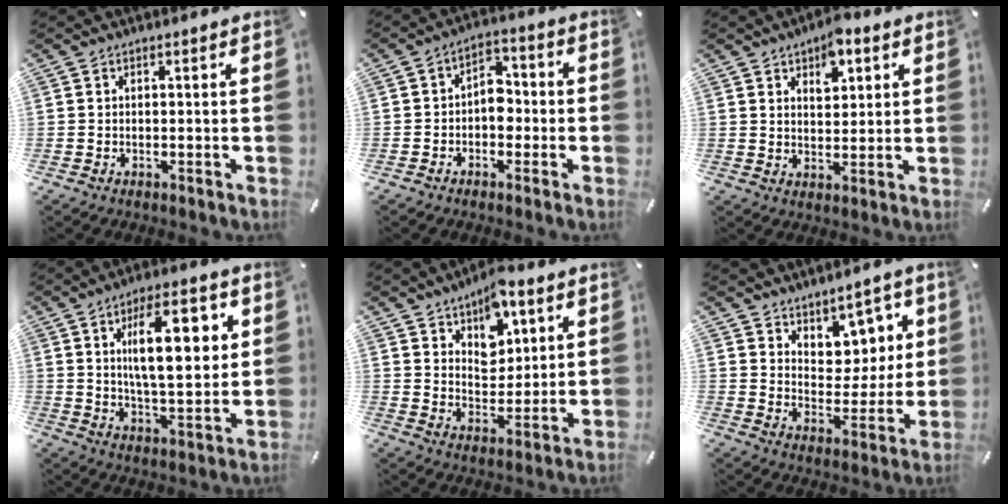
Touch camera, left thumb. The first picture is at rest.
{"total": 6.2, "force": [-1.7, 4.6, 3.8], "torque": [-0.052, 0.018, -0.034]}
{"total": 6.3, "force": [3.5, 4.0, 3.3], "torque": [-0.029, -0.012, 0.055]}
{"total": 17.5, "force": [5.6, 7.4, 14.8], "torque": [-0.237, 0.001, 0.085]}
{"total": 9.9, "force": [6.1, 6.7, 3.8], "torque": [-0.048, -0.037, 0.109]}
{"total": 8.3, "force": [5.9, 5.9, 0.5], "torque": [-0.008, -0.064, 0.109]}